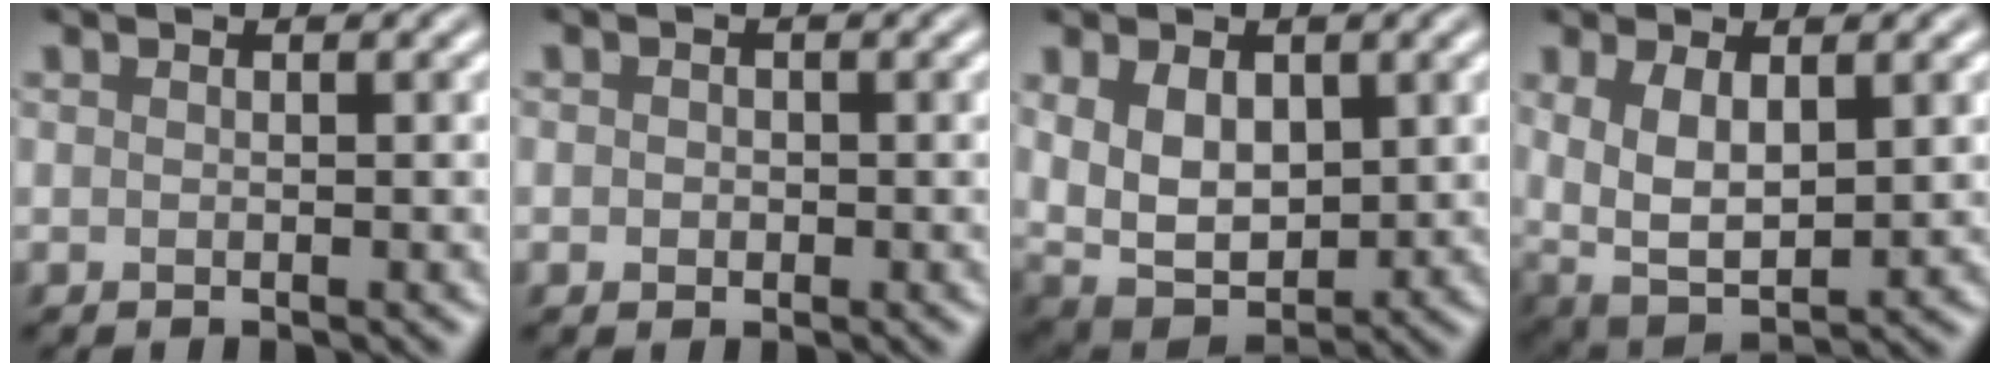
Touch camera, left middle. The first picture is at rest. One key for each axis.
{"total": 0.8, "fx": -0.1, "fy": 0.8, "fz": 0.4, "tx": -0.002, "ty": -0.005, "tz": -0.002}
{"total": 6.5, "fx": 1.2, "fy": 4.2, "fz": 4.8, "tx": -0.100, "ty": -0.008, "tz": 0.024}
{"total": 5.8, "fx": 1.2, "fy": 2.8, "fz": 4.9, "tx": -0.107, "ty": -0.012, "tz": 0.026}